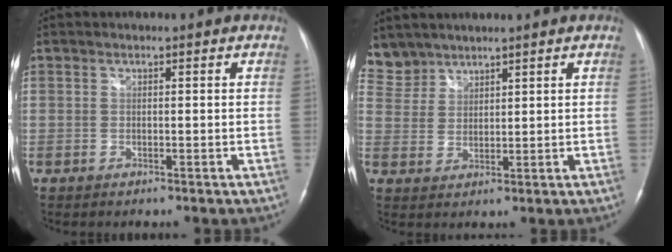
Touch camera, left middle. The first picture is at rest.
{"total": 5.3, "force": [4.7, 2.3, -0.5], "torque": [0.011, 0.008, 0.103]}